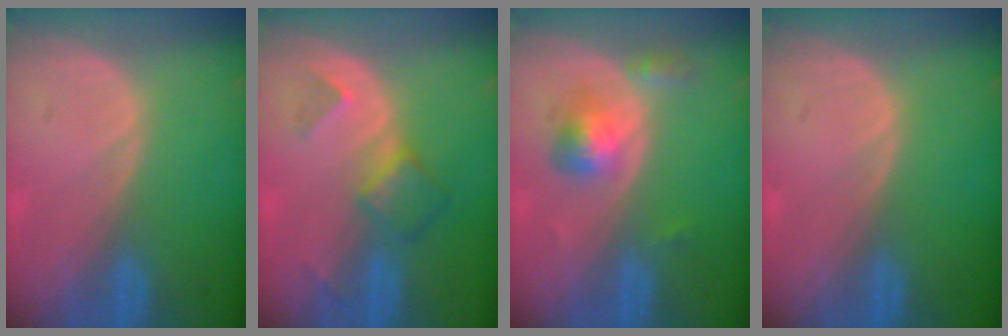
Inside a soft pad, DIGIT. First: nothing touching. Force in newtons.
{"total": 4.9, "press": 4.4, "slide": 2.1}
{"total": 4.0, "press": 4.0, "slide": 0.2}
{"total": 0.0}